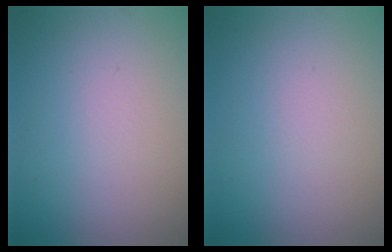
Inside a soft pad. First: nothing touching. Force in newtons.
{"total": 0.0}